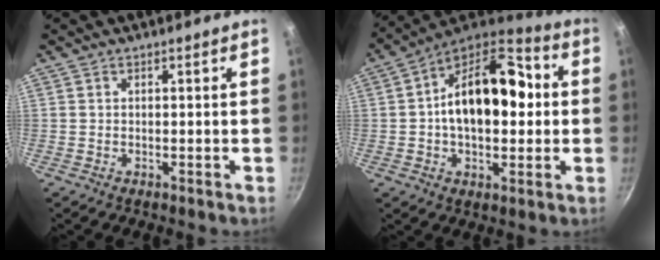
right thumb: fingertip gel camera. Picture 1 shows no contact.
{"total": 20.7, "force": [1.3, 12.4, 16.5], "torque": [-0.231, 0.036, 0.004]}